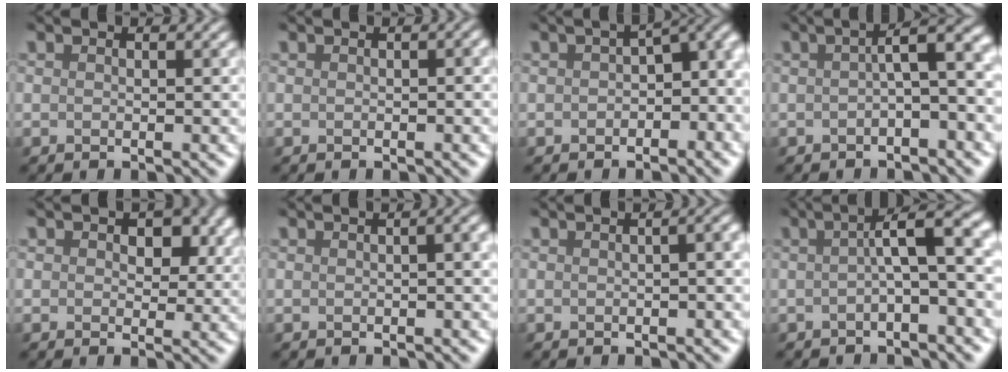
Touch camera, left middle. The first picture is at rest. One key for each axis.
{"total": 1.3, "fx": -0.3, "fy": 0.7, "fz": 1.1, "tx": -0.005, "ty": 0.007, "tz": -0.007}
{"total": 5.5, "fx": -1.9, "fy": 3.2, "fz": 4.1, "tx": -0.040, "ty": 0.007, "tz": -0.036}
{"total": 4.5, "fx": -0.8, "fy": 1.2, "fz": 4.2, "tx": -0.052, "ty": 0.016, "tz": -0.020}
{"total": 4.9, "fx": 1.6, "fy": 3.5, "fz": 3.1, "tx": -0.022, "ty": 0.014, "tz": 0.008}
{"total": 3.7, "fx": -0.6, "fy": 1.9, "fz": 3.2, "tx": -0.022, "ty": 0.012, "tz": -0.018}
{"total": 4.3, "fx": -0.8, "fy": 2.3, "fz": 3.6, "tx": -0.021, "ty": 0.012, "tz": -0.022}
{"total": 5.0, "fx": -0.5, "fy": 0.9, "fz": 4.9, "tx": -0.065, "ty": 0.024, "tz": -0.018}